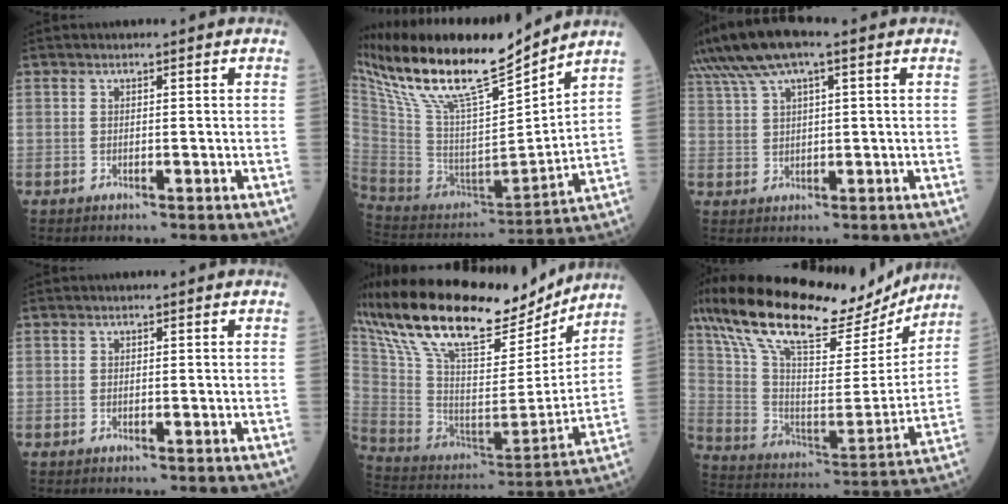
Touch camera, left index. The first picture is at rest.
{"total": 21.7, "force": [17.5, 2.6, 12.6], "torque": [-0.237, 0.002, 0.326]}
{"total": 10.6, "force": [7.1, 2.1, 7.5], "torque": [-0.154, 0.035, 0.133]}
{"total": 0.0}
{"total": 30.0, "force": [23.6, 9.4, 15.9], "torque": [-0.319, 0.007, 0.382]}
{"total": 26.2, "force": [21.1, 7.6, 13.7], "torque": [-0.249, 0.016, 0.335]}